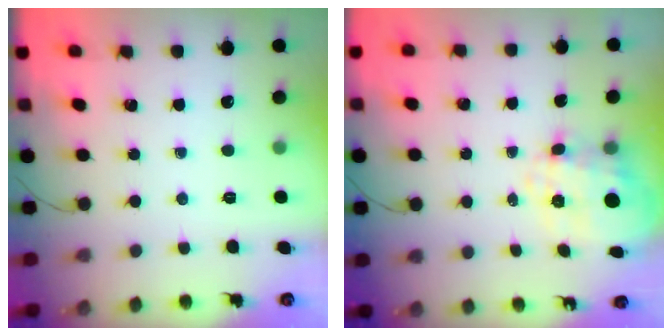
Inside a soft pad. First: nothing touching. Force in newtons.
{"total": 9.3, "press": 9.2, "slide": 1.4}